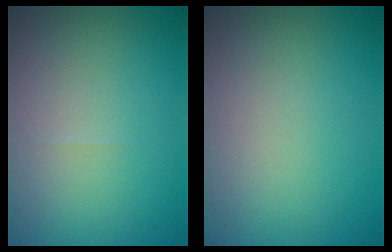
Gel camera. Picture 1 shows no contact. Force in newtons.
{"total": 0.0}